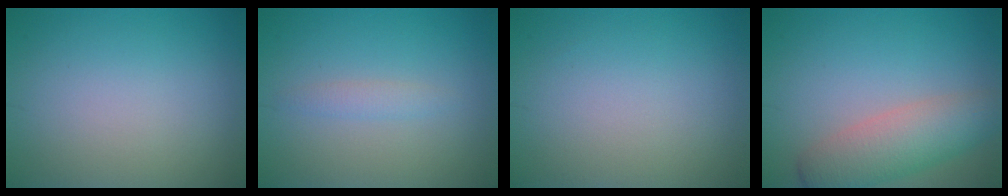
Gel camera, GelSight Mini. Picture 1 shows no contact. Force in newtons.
{"total": 1.2, "press": 1.2, "slide": 0.0}
{"total": 0.0}
{"total": 4.5, "press": 4.5, "slide": 0.3}